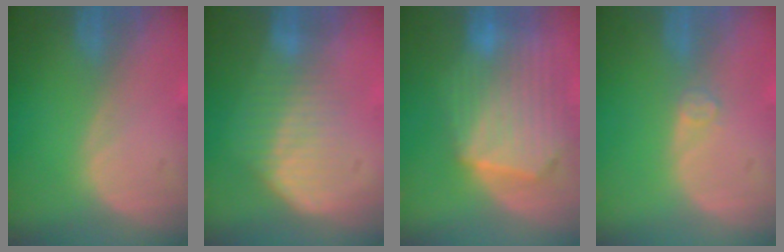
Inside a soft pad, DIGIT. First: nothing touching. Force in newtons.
{"total": 7.1, "press": 6.2, "slide": 3.5}
{"total": 10.7, "press": 9.4, "slide": 5.2}
{"total": 1.5, "press": 1.5, "slide": 0.2}